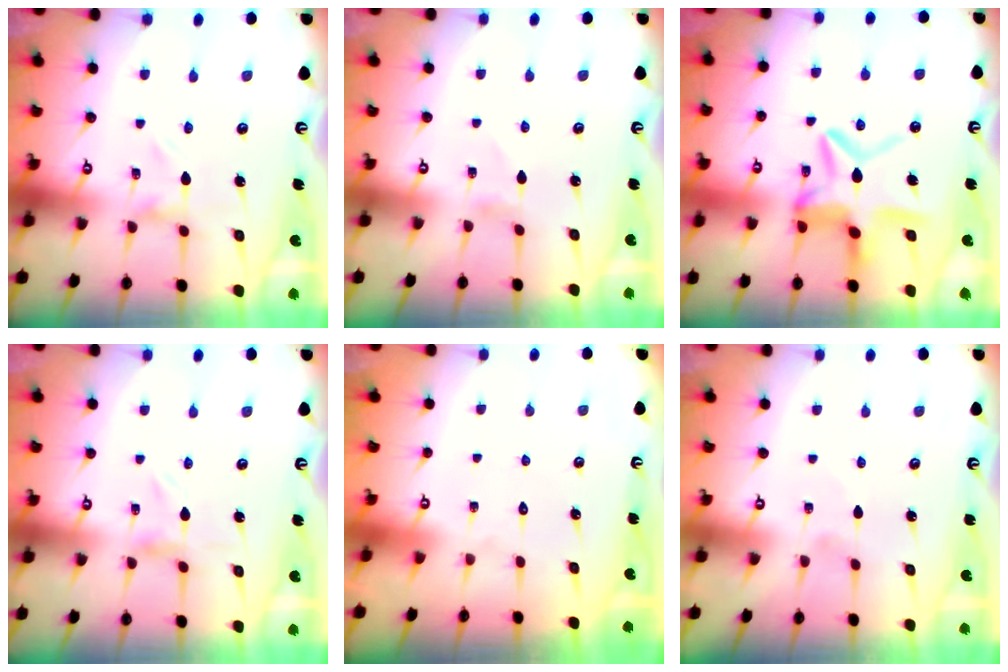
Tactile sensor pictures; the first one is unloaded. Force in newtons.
{"total": 1.3, "press": 1.3, "slide": 0.1}
{"total": 13.7, "press": 13.6, "slide": 1.3}
{"total": 0.0}
{"total": 1.7, "press": 1.7, "slide": 0.1}
{"total": 1.2, "press": 1.2, "slide": 0.1}